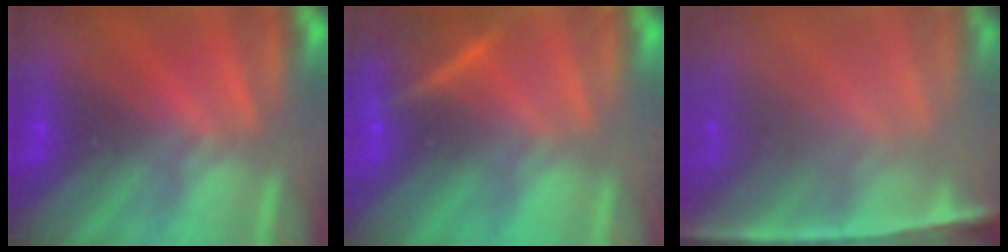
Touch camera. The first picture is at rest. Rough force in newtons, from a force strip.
{"total": 2.8}
{"total": 7.0}